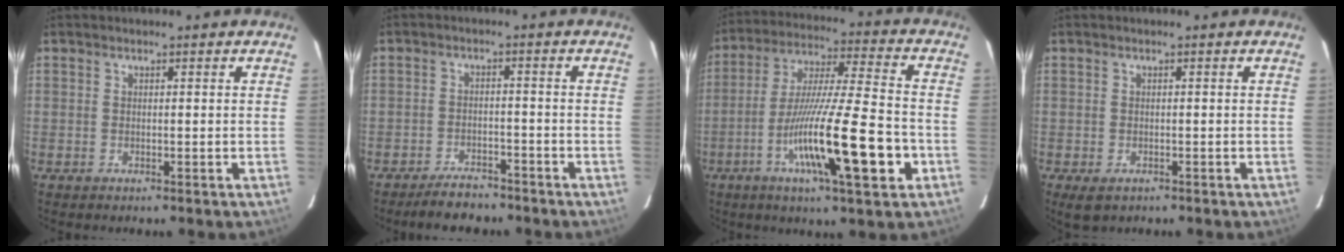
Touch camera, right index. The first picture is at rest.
{"total": 5.1, "force": [-4.5, 1.8, 1.5], "torque": [-0.030, -0.004, -0.074]}
{"total": 18.7, "force": [-6.4, 1.0, 17.6], "torque": [-0.303, -0.018, -0.107]}
{"total": 2.7, "force": [-1.5, 1.7, 1.5], "torque": [-0.027, -0.005, -0.014]}